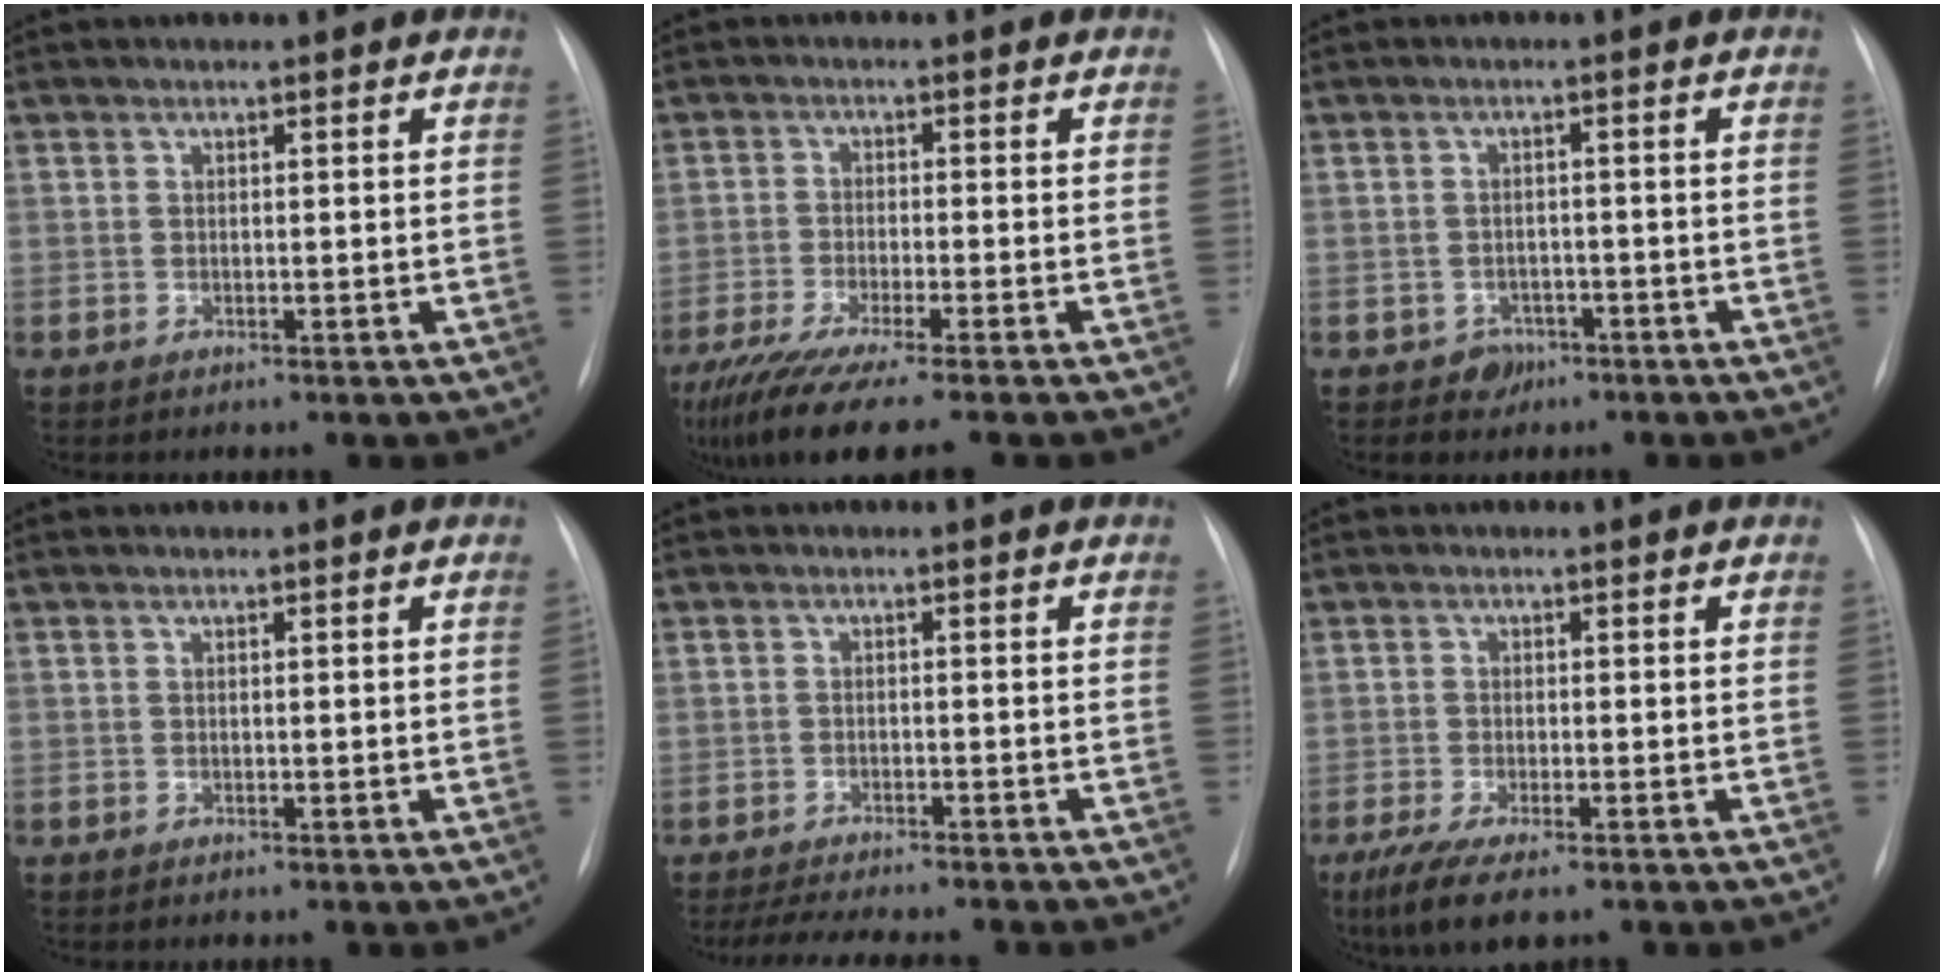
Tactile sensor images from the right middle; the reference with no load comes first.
{"total": 13.0, "force": [-10.4, 0.5, 7.9], "torque": [-0.138, -0.037, -0.170]}
{"total": 2.8, "force": [-1.6, 2.3, 0.0], "torque": [0.005, 0.012, -0.021]}
{"total": 0.0}
{"total": 9.8, "force": [-8.7, 2.0, 4.1], "torque": [-0.062, -0.008, -0.125]}
{"total": 7.3, "force": [-4.9, 1.7, 5.1], "torque": [-0.094, -0.021, -0.077]}